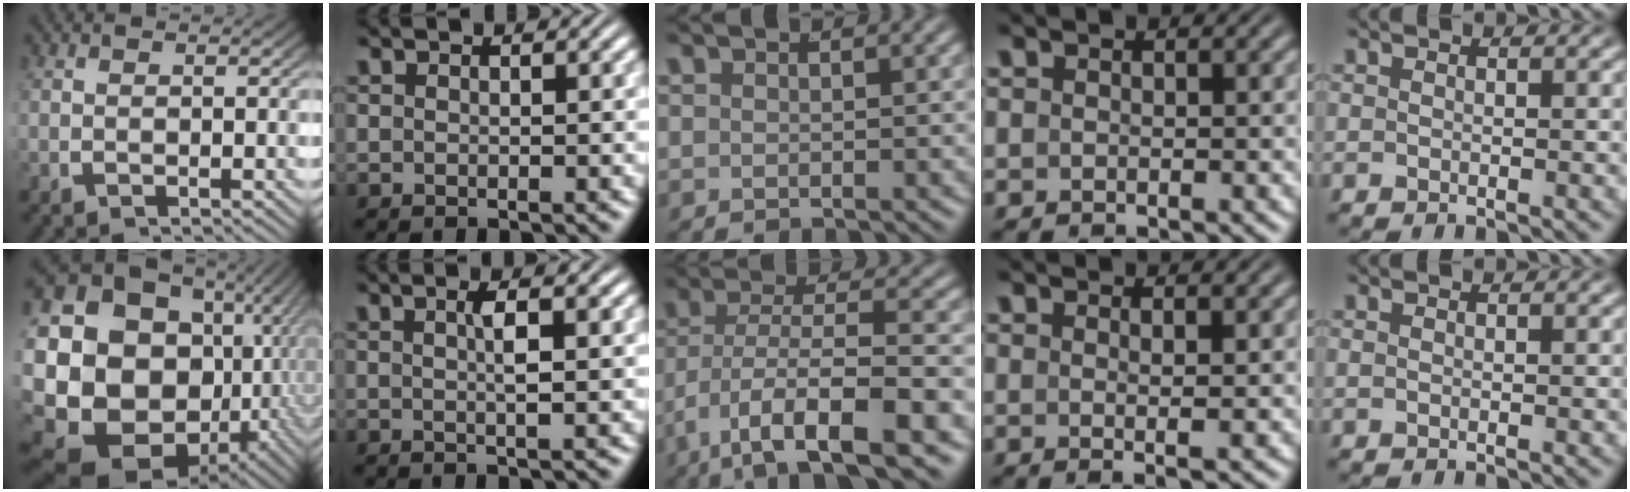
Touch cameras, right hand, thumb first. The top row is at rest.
{"thumb": {"total": 27.7, "force": [-3.3, 20.1, 18.7], "torque": [-0.388, -0.091, -0.018]}, "index": {"total": 2.2, "force": [0.3, 0.0, 2.2], "torque": [-0.035, -0.001, 0.005]}, "middle": {"total": 8.6, "force": [-5.1, 3.0, 6.2], "torque": [-0.122, -0.035, -0.061]}, "ring": {"total": 1.6, "force": [0.5, -0.9, 1.3], "torque": [-0.023, -0.011, 0.014]}}